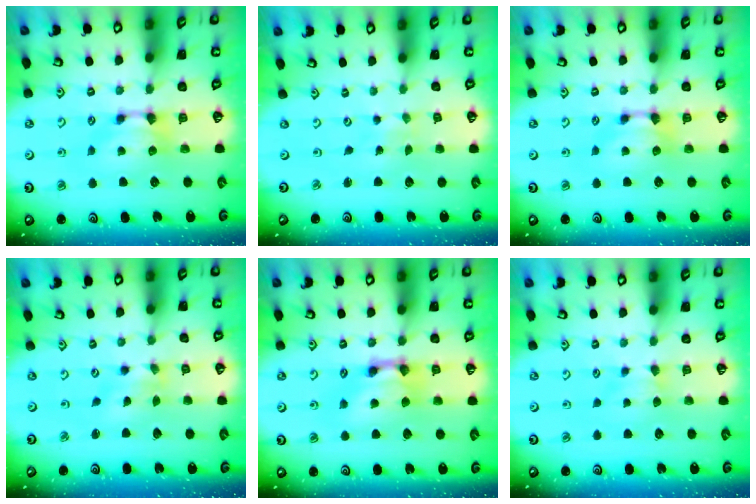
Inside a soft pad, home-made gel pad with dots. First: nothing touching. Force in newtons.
{"total": 5.2, "press": 5.2, "slide": 0.2}
{"total": 0.0}
{"total": 1.5, "press": 1.0, "slide": 1.1}
{"total": 3.3, "press": 3.3, "slide": 0.2}
{"total": 2.5, "press": 2.5, "slide": 0.5}